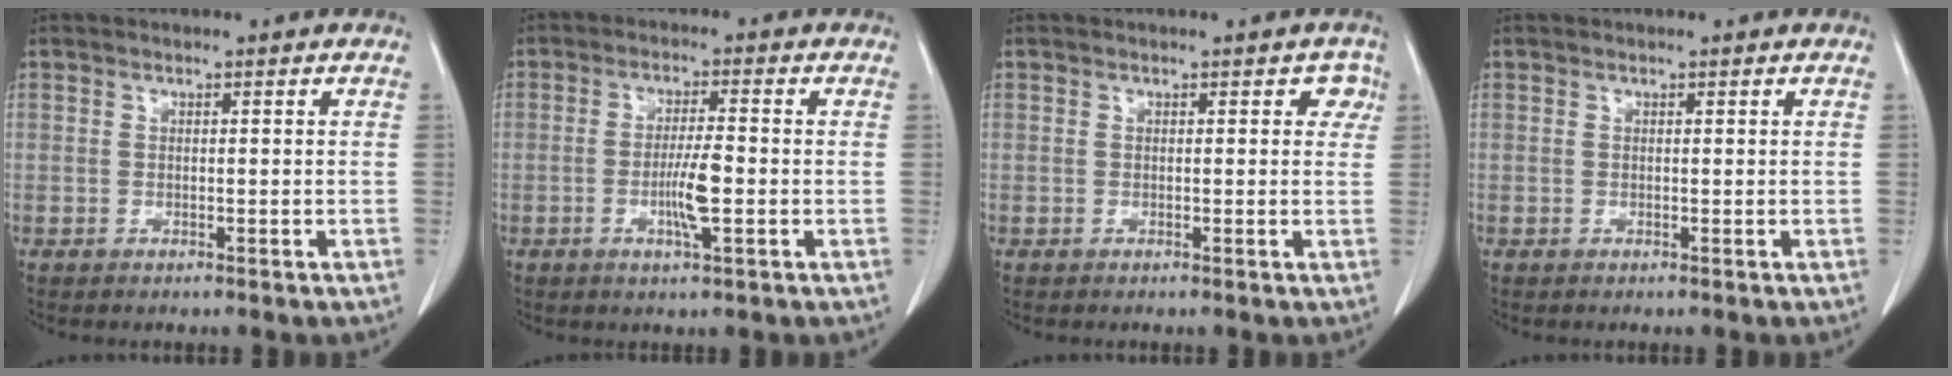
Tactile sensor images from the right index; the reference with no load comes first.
{"total": 5.3, "force": [-1.3, 0.3, 5.1], "torque": [-0.099, -0.008, -0.024]}
{"total": 2.1, "force": [0.8, 1.4, 1.4], "torque": [-0.005, 0.010, 0.004]}
{"total": 0.0}